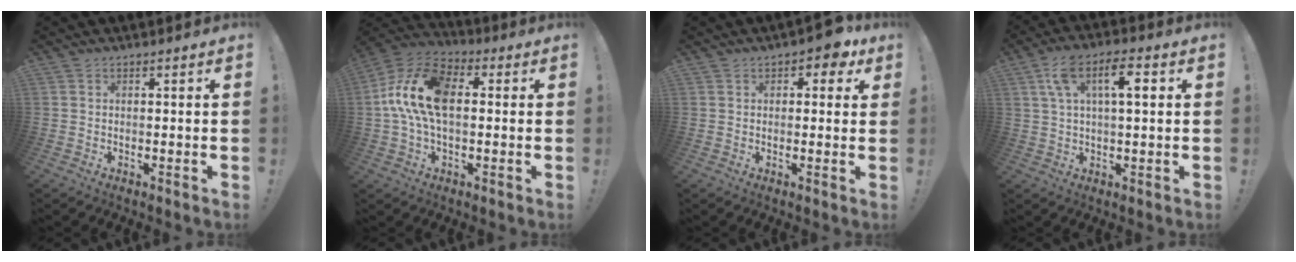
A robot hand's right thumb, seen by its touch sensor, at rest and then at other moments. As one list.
[{"total": 16.0, "force": [1.2, 9.5, 12.8], "torque": [-0.256, 0.014, 0.024]}, {"total": 4.9, "force": [2.5, 2.7, 3.3], "torque": [-0.036, -0.006, 0.040]}, {"total": 10.4, "force": [2.8, 4.0, 9.2], "torque": [-0.143, 0.008, 0.046]}]